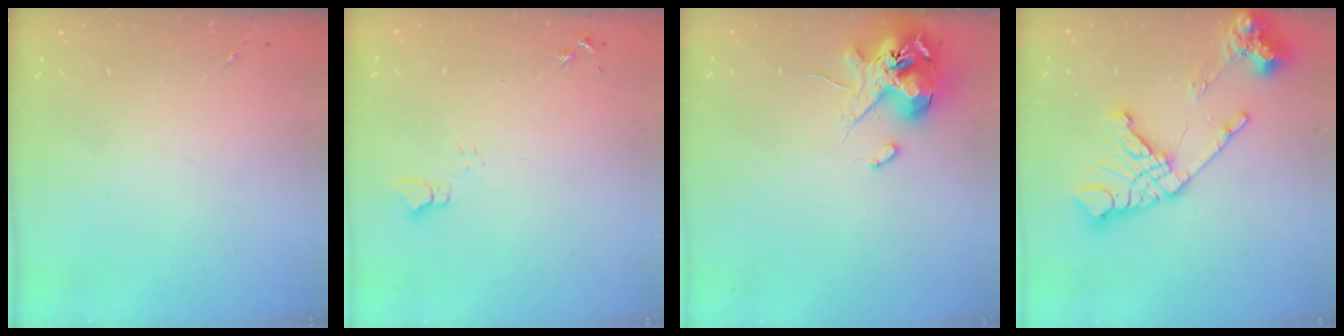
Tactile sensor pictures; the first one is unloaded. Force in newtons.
{"total": 3.7, "press": 3.7, "slide": 0.4}
{"total": 13.6, "press": 13.5, "slide": 1.9}
{"total": 20.4, "press": 20.3, "slide": 2.5}